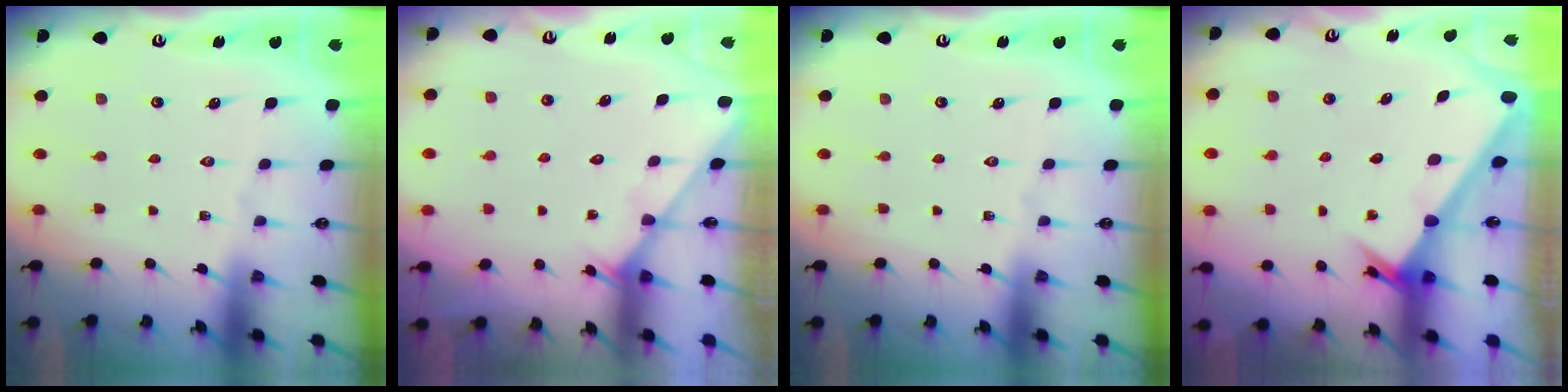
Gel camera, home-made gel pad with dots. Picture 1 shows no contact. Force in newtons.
{"total": 2.2, "press": 2.2, "slide": 0.2}
{"total": 0.0}
{"total": 2.0, "press": 2.0, "slide": 0.2}